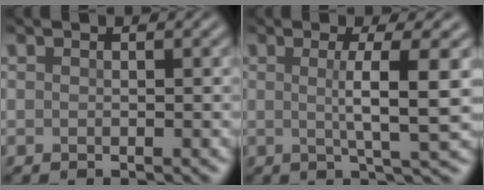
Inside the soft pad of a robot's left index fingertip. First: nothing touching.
{"total": 5.4, "force": [0.4, 0.9, 5.3], "torque": [-0.083, 0.001, 0.005]}